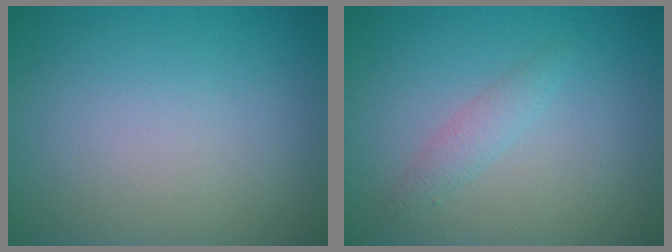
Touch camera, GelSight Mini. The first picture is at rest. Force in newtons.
{"total": 1.4, "press": 1.4, "slide": 0.1}